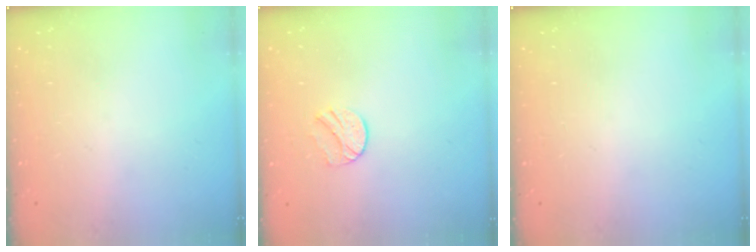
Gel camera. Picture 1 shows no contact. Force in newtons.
{"total": 6.4, "press": 6.4, "slide": 0.7}
{"total": 0.0}